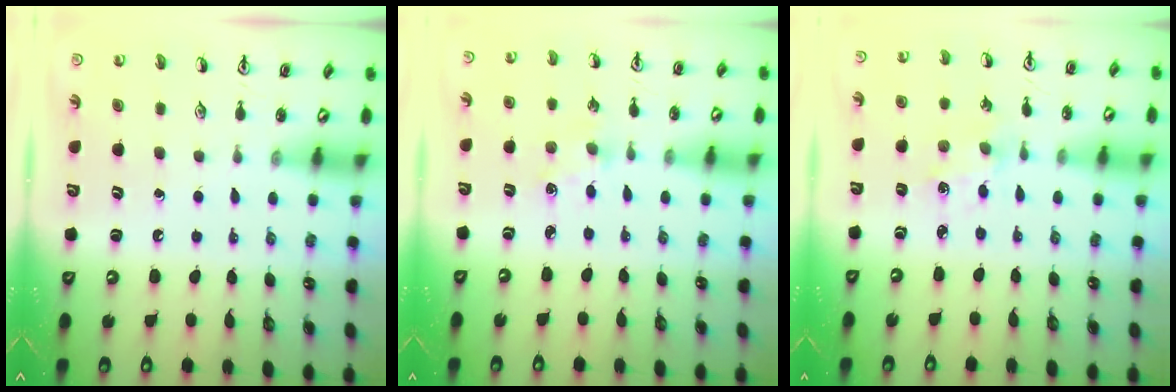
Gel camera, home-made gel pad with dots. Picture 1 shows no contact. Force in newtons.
{"total": 1.9, "press": 1.8, "slide": 0.3}
{"total": 0.9, "press": 0.9, "slide": 0.2}